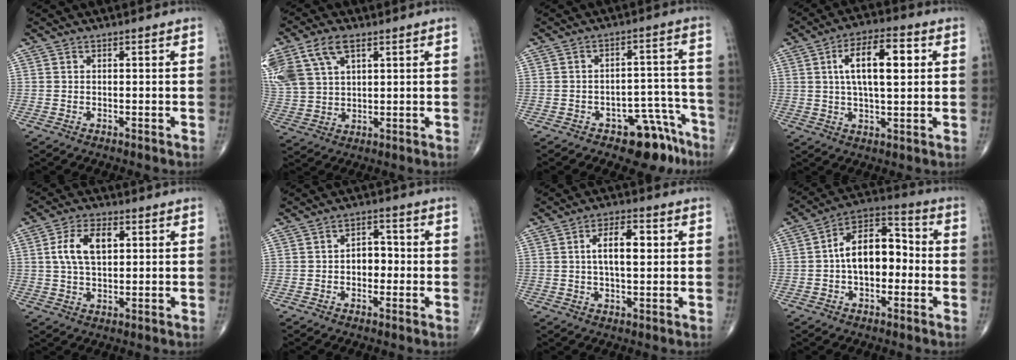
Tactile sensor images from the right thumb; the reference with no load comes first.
{"total": 15.4, "force": [7.4, 9.1, 10.0], "torque": [-0.238, 0.007, 0.148]}
{"total": 9.2, "force": [-6.3, 4.7, 4.7], "torque": [-0.019, 0.067, -0.084]}
{"total": 12.3, "force": [2.8, 5.0, 10.9], "torque": [-0.176, 0.010, 0.046]}
{"total": 8.3, "force": [1.9, 4.6, 6.7], "torque": [-0.118, 0.006, 0.033]}
{"total": 4.7, "force": [-0.5, 3.3, 3.3], "torque": [-0.032, 0.018, -0.014]}
{"total": 7.7, "force": [1.3, 3.4, 6.7], "torque": [-0.105, 0.008, 0.019]}
{"total": 13.0, "force": [-0.7, 7.8, 10.4], "torque": [-0.149, 0.042, -0.024]}